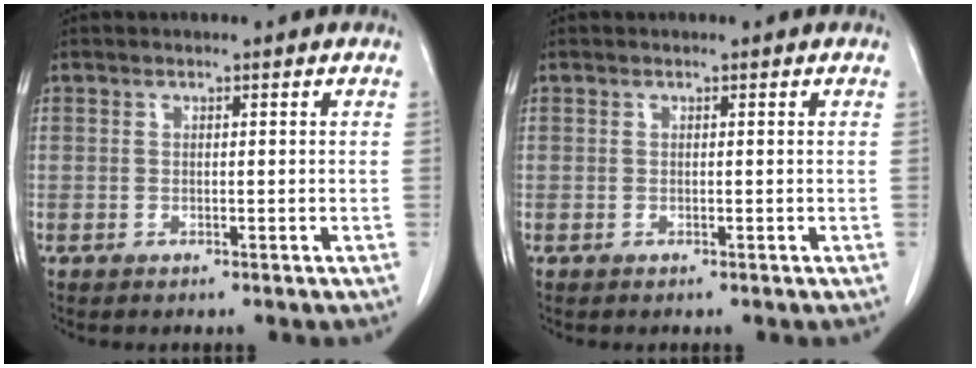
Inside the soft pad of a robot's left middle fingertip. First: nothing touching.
{"total": 0.0}